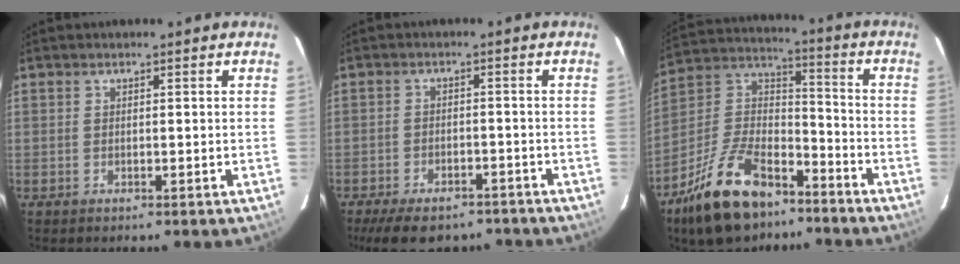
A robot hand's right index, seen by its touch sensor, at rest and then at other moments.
{"total": 12.7, "force": [-9.9, 5.5, 5.7], "torque": [-0.131, -0.007, -0.141]}
{"total": 19.6, "force": [-12.7, 9.6, 11.3], "torque": [-0.236, 0.017, -0.223]}